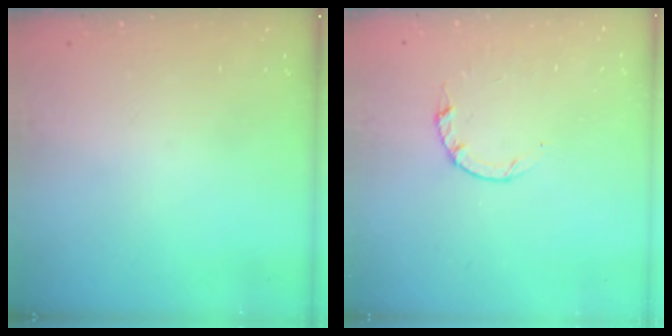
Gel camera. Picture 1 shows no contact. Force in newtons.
{"total": 2.2, "press": 2.1, "slide": 0.4}